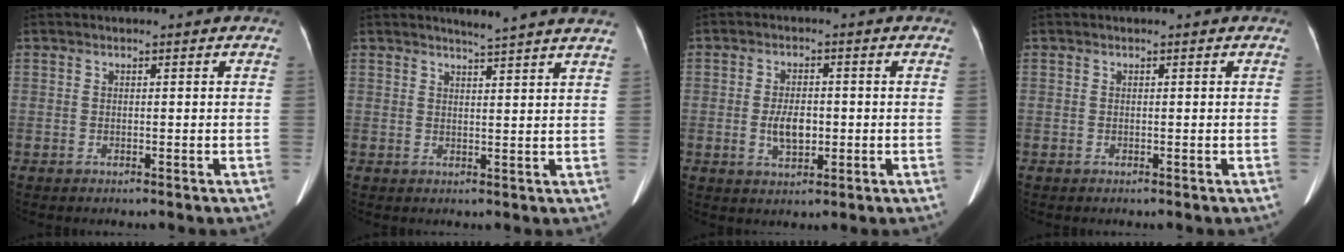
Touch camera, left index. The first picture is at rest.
{"total": 7.2, "force": [6.6, -0.9, 2.7], "torque": [-0.037, 0.000, 0.068]}
{"total": 4.5, "force": [-0.7, 2.3, 3.8], "torque": [-0.075, 0.003, -0.007]}
{"total": 0.0}